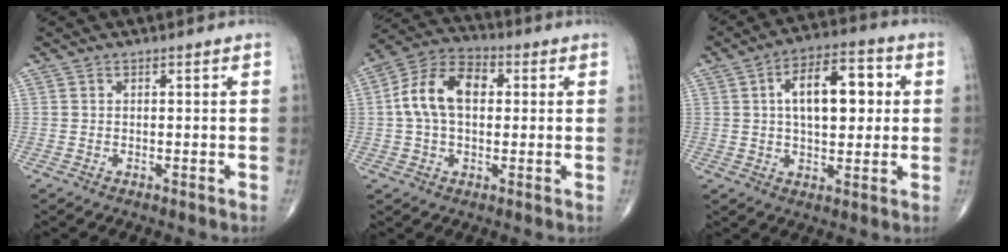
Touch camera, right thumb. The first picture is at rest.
{"total": 12.0, "force": [1.4, 7.4, 9.3], "torque": [-0.170, 0.029, 0.017]}
{"total": 13.5, "force": [2.4, 6.8, 11.4], "torque": [-0.155, 0.015, 0.034]}